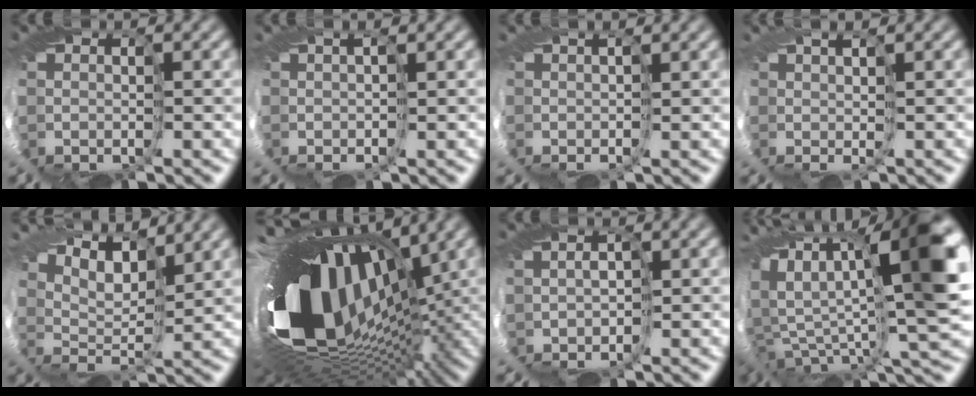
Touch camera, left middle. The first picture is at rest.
{"total": 2.0, "force": [0.5, -1.9, -0.6], "torque": [0.026, 0.013, -0.001]}
{"total": 2.0, "force": [1.3, -1.4, -0.7], "torque": [0.016, 0.016, 0.007]}
{"total": 3.0, "force": [0.6, -2.8, -0.9], "torque": [0.030, 0.005, -0.011]}
{"total": 5.6, "force": [5.5, -0.6, 1.0], "torque": [-0.021, 0.023, 0.053]}
{"total": 16.2, "force": [0.5, 10.2, 12.6], "torque": [-0.244, -0.076, 0.017]}
{"total": 0.5, "force": [0.4, 0.3, 0.2], "torque": [0.012, 0.011, -0.017]}
{"total": 12.9, "force": [4.1, 3.8, 11.6], "torque": [-0.208, 0.007, 0.057]}